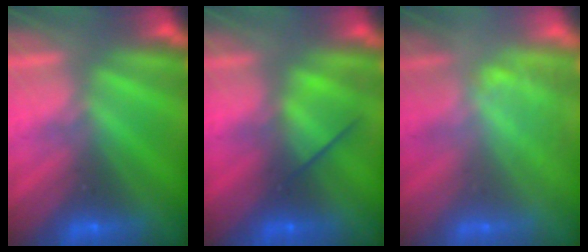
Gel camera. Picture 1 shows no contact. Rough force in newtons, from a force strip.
{"total": 2.8}
{"total": 1.5}